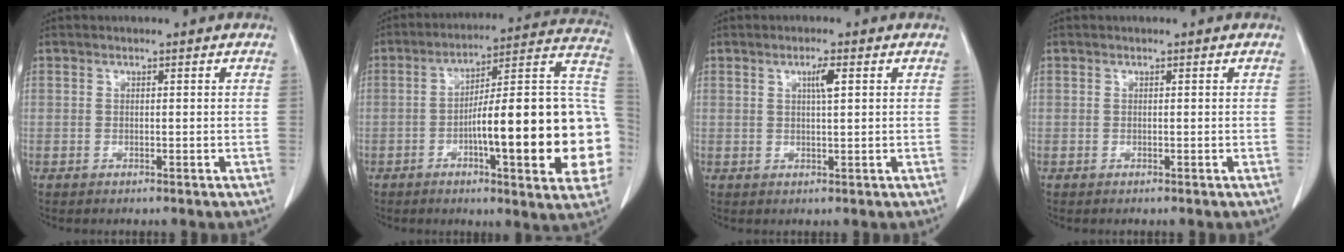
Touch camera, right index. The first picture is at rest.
{"total": 25.3, "force": [-4.6, 3.5, 24.6], "torque": [-0.258, 0.026, -0.065]}
{"total": 2.4, "force": [0.9, 0.1, 2.3], "torque": [-0.040, 0.000, 0.014]}
{"total": 0.0}